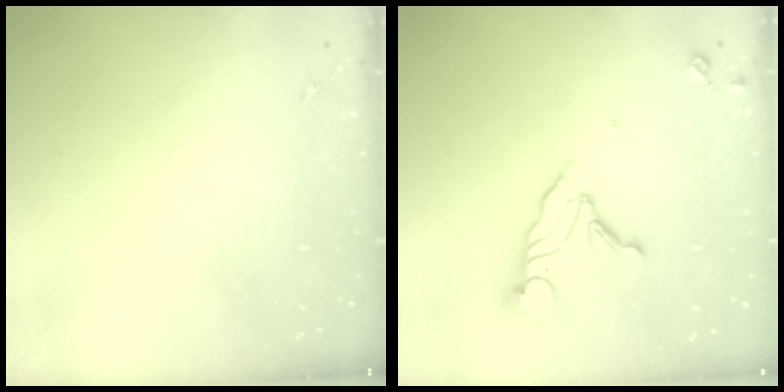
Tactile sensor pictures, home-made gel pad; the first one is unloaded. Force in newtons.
{"total": 12.2, "press": 12.1, "slide": 1.2}